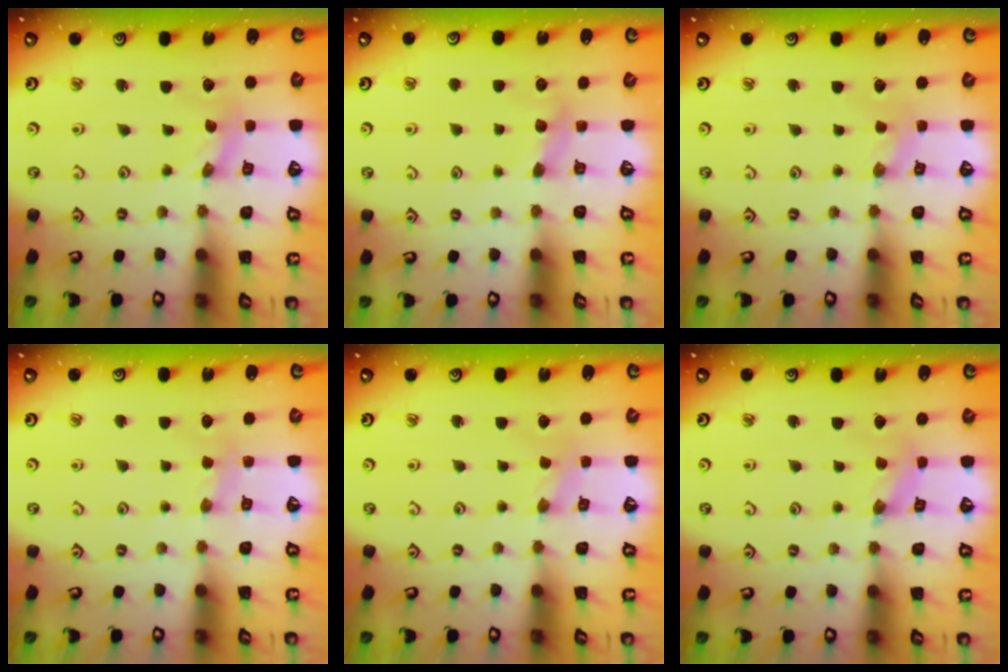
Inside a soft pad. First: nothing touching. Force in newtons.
{"total": 3.6, "press": 3.5, "slide": 0.5}
{"total": 0.0}
{"total": 2.4, "press": 2.4, "slide": 0.4}
{"total": 0.0}
{"total": 1.1, "press": 1.0, "slide": 0.3}